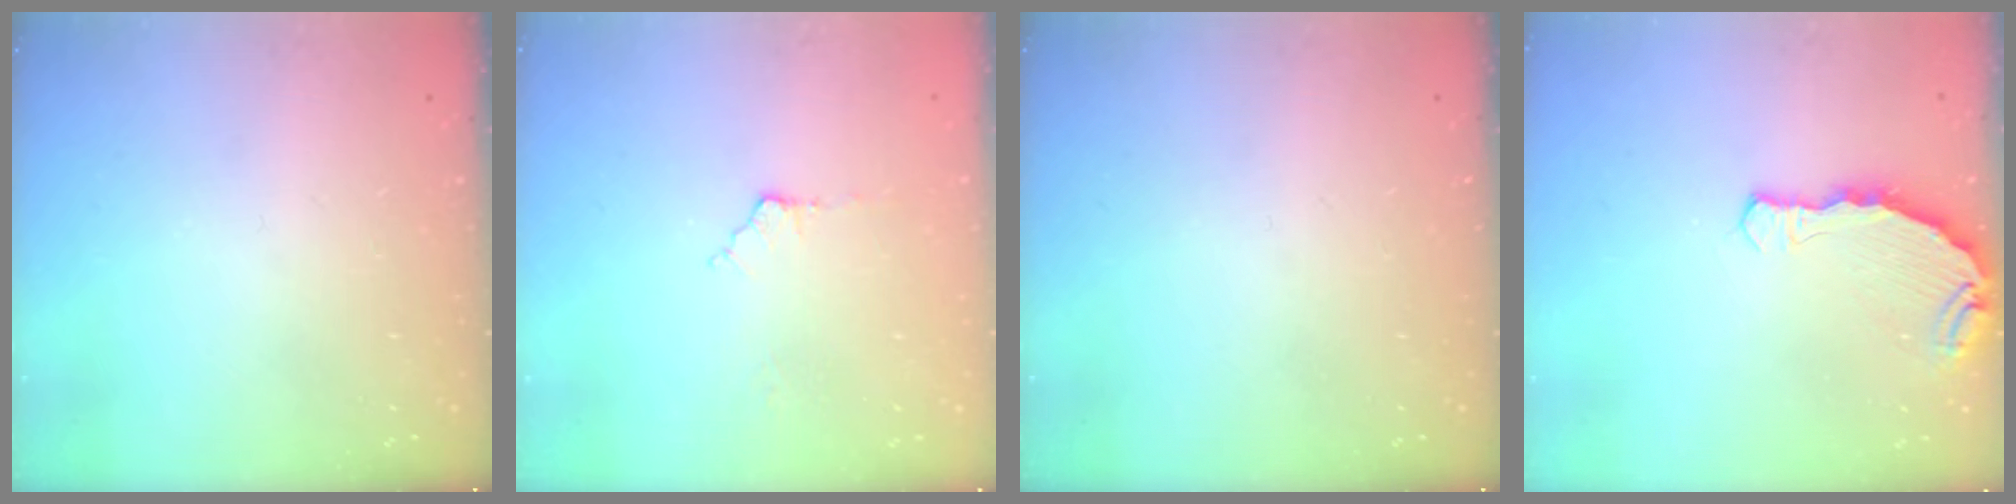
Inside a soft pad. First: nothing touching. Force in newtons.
{"total": 3.2, "press": 3.0, "slide": 1.1}
{"total": 0.0}
{"total": 8.2, "press": 6.6, "slide": 4.8}